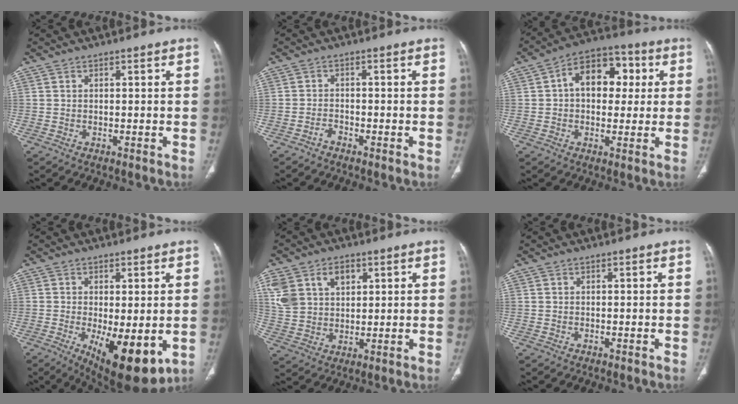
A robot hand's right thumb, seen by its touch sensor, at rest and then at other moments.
{"total": 1.5, "force": [-1.3, 0.6, 0.5], "torque": [-0.011, 0.009, -0.025]}
{"total": 12.6, "force": [2.3, 8.5, 9.0], "torque": [-0.097, 0.023, 0.027]}
{"total": 12.8, "force": [-3.2, 4.8, 11.4], "torque": [-0.166, -0.027, -0.031]}
{"total": 11.1, "force": [4.6, 7.9, 6.4], "torque": [-0.112, -0.003, 0.098]}
{"total": 0.0}